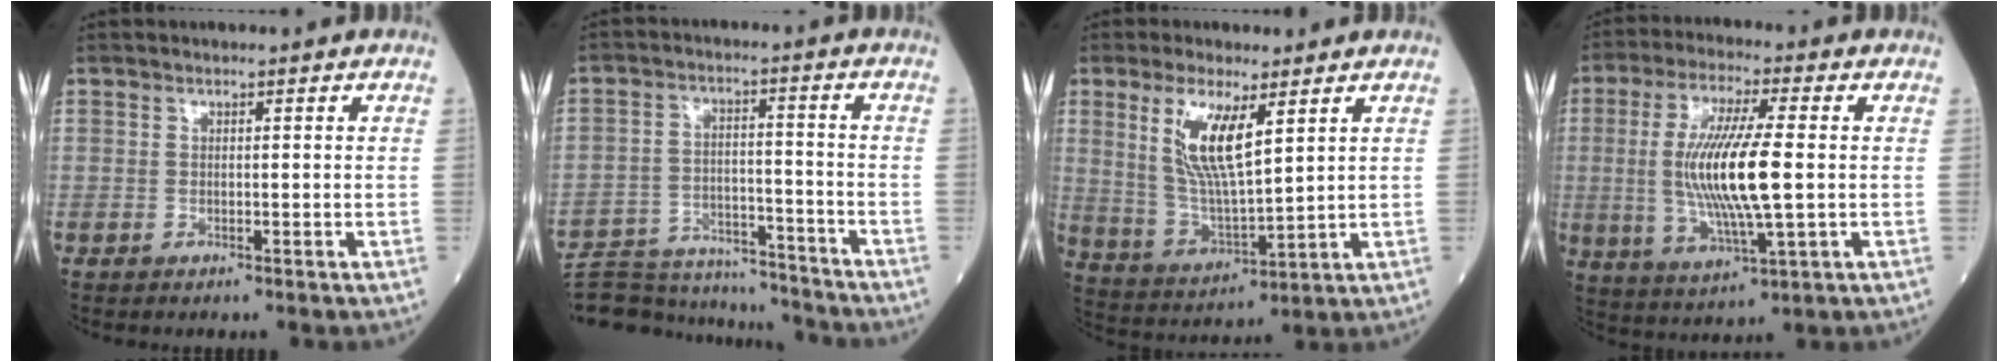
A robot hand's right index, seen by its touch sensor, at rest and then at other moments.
{"total": 17.8, "force": [-17.0, 3.9, 3.2], "torque": [-0.077, 0.018, -0.252]}
{"total": 10.2, "force": [4.1, 2.1, 9.1], "torque": [-0.190, -0.009, 0.087]}
{"total": 13.5, "force": [0.0, 1.8, 13.4], "torque": [-0.270, -0.009, 0.000]}